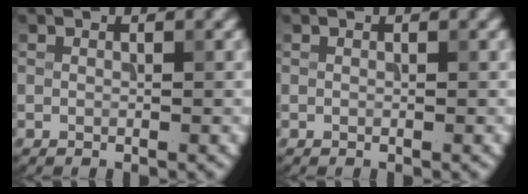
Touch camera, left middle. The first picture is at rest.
{"total": 0.0}